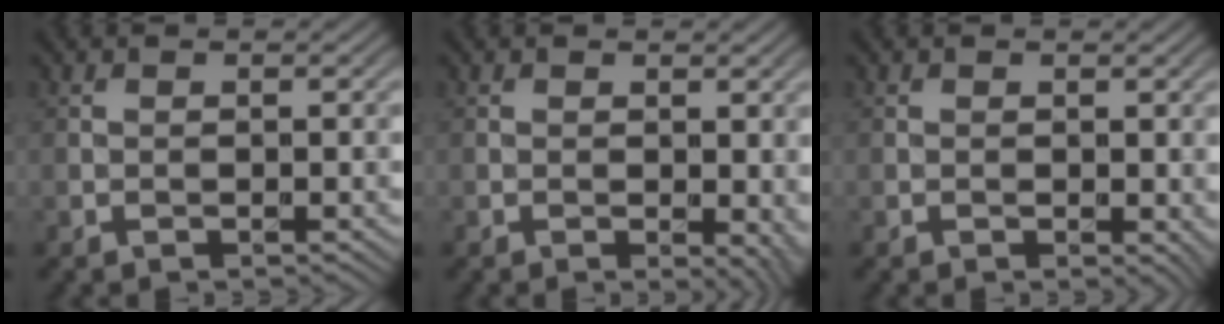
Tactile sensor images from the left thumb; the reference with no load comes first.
{"total": 3.1, "force": [-0.1, 1.6, 2.6], "torque": [-0.024, -0.007, 0.000]}
{"total": 1.3, "force": [0.1, 0.8, 1.0], "torque": [-0.010, -0.006, 0.003]}